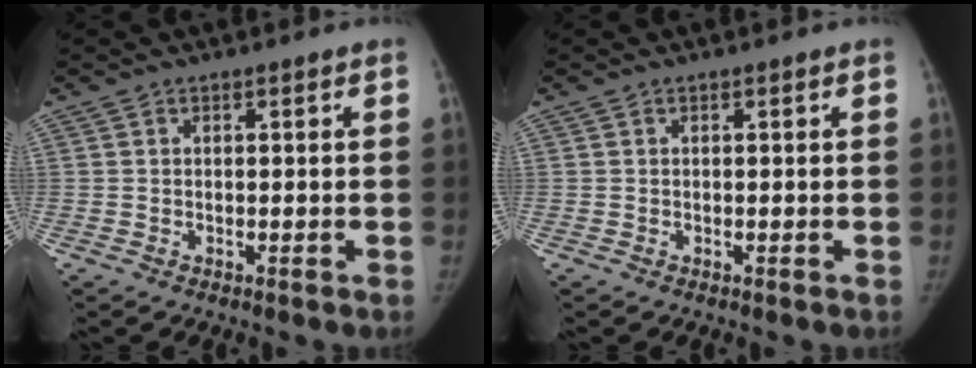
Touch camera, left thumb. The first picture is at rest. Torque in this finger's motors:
{"motor_torque": [0.00, 0.00, 0.06, -0.06, 0.00]}